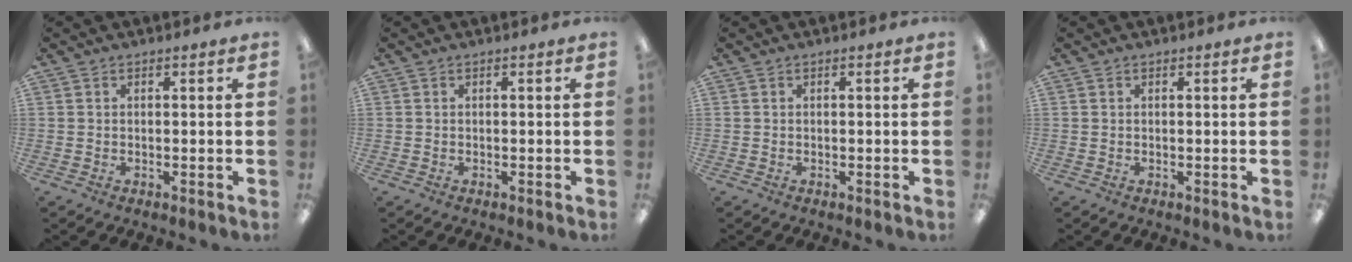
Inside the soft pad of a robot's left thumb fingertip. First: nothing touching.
{"total": 0.0}
{"total": 0.0}
{"total": 0.0}